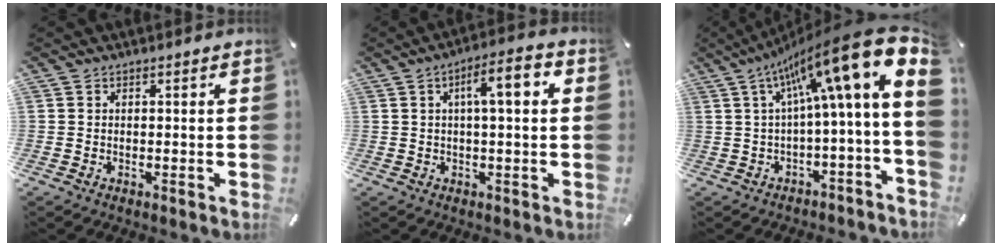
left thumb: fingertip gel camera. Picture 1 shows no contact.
{"total": 8.6, "force": [2.0, 2.1, 8.1], "torque": [-0.134, 0.002, 0.024]}
{"total": 19.6, "force": [8.0, 2.8, 17.6], "torque": [-0.286, -0.071, 0.127]}